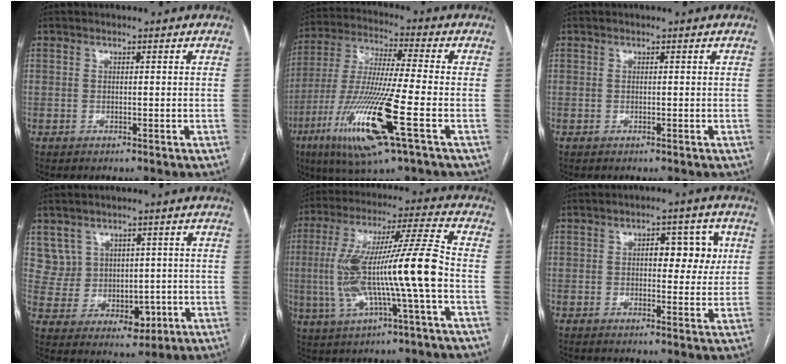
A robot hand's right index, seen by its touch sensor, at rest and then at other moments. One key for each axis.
{"total": 17.4, "fx": -6.8, "fy": 0.5, "fz": 16.0, "tx": -0.342, "ty": -0.031, "tz": -0.126}
{"total": 0.0}
{"total": 8.3, "fx": 2.2, "fy": 7.8, "fz": 1.9, "tx": -0.040, "ty": 0.034, "tz": 0.069}
{"total": 16.3, "fx": -2.4, "fy": 0.3, "fz": 16.1, "tx": -0.308, "ty": 0.017, "tz": -0.041}
{"total": 6.3, "fx": 1.5, "fy": 3.1, "fz": 5.3, "tx": -0.059, "ty": 0.016, "tz": 0.021}